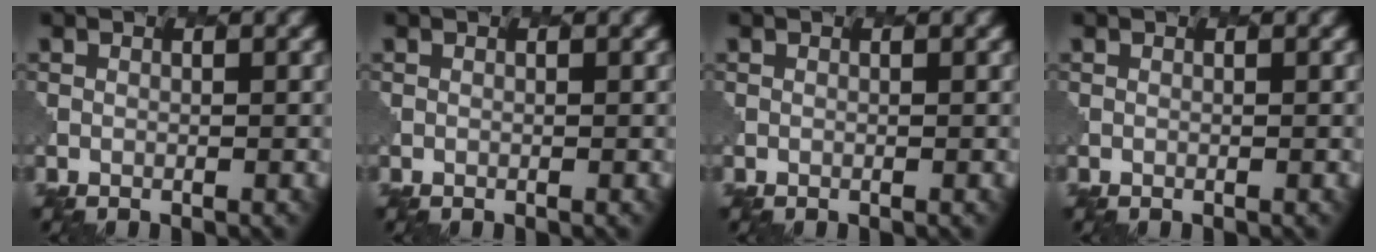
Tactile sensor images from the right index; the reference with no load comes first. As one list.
[{"total": 0.0}, {"total": 0.0}, {"total": 0.0}]